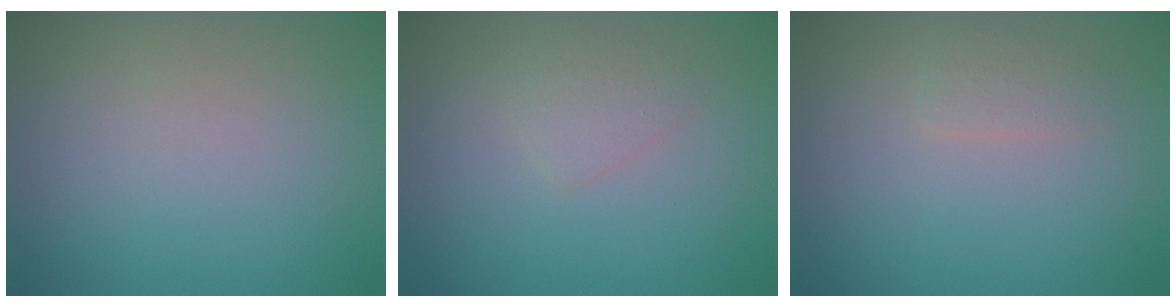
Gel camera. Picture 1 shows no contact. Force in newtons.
{"total": 1.3, "press": 1.3, "slide": 0.1}
{"total": 1.0, "press": 1.0, "slide": 0.0}